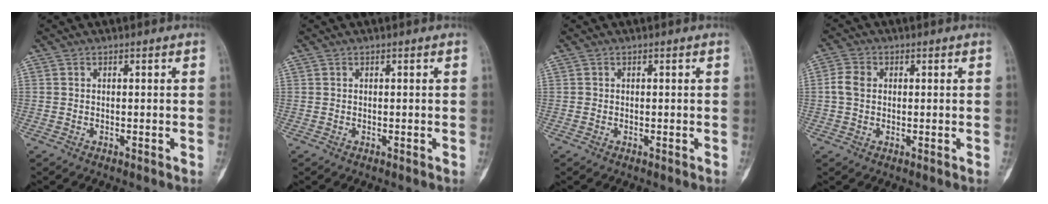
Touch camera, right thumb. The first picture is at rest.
{"total": 0.0}
{"total": 0.0}
{"total": 3.8, "force": [0.3, 3.0, 2.4], "torque": [-0.050, 0.010, 0.000]}